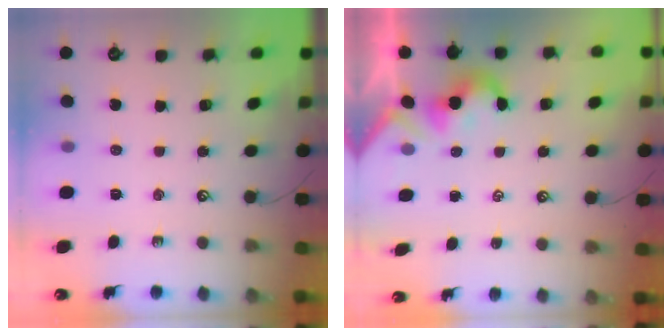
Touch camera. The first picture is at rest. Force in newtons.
{"total": 1.9, "press": 1.8, "slide": 0.5}